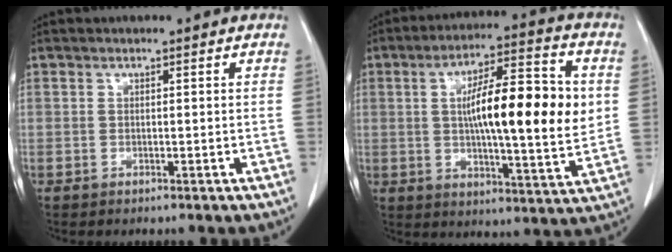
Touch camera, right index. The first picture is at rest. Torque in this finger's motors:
{"motor_torque": [1.54, -0.59, 1.05, 0.21]}